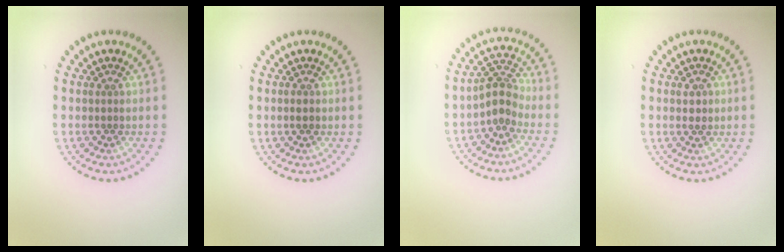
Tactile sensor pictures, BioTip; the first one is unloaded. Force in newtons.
{"total": 0.8, "press": 0.8, "slide": 0.4}
{"total": 2.8, "press": 2.5, "slide": 1.3}
{"total": 0.9, "press": 0.9, "slide": 0.1}